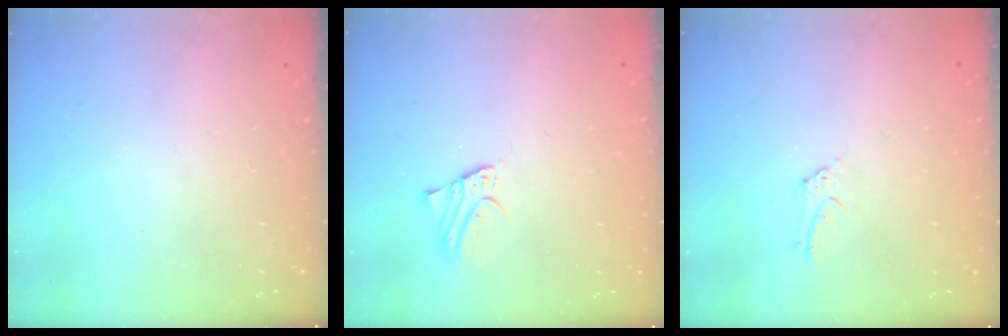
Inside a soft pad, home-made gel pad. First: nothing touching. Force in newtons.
{"total": 2.6, "press": 2.6, "slide": 0.1}
{"total": 5.9, "press": 5.9, "slide": 0.6}